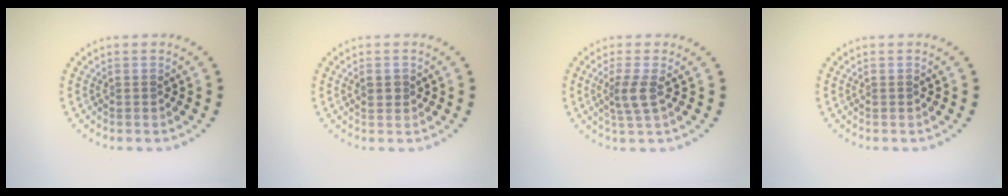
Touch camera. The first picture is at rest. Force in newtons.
{"total": 1.2, "press": 1.2, "slide": 0.2}
{"total": 2.3, "press": 1.8, "slide": 1.5}
{"total": 0.0}